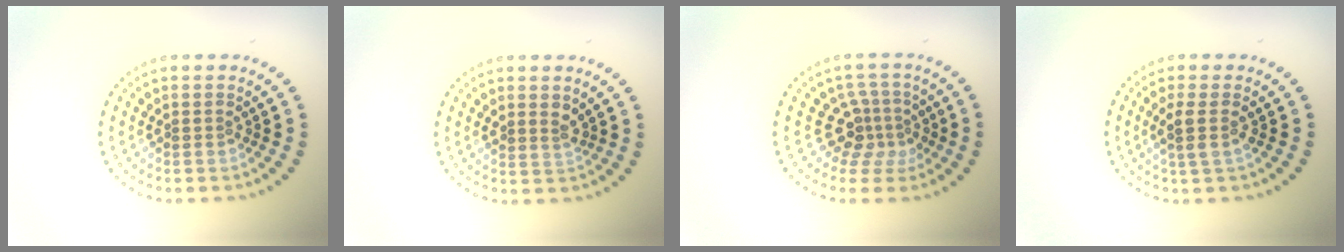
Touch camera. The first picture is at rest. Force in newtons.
{"total": 1.4, "press": 1.1, "slide": 0.8}
{"total": 3.4, "press": 2.3, "slide": 2.5}
{"total": 2.1, "press": 1.8, "slide": 1.1}